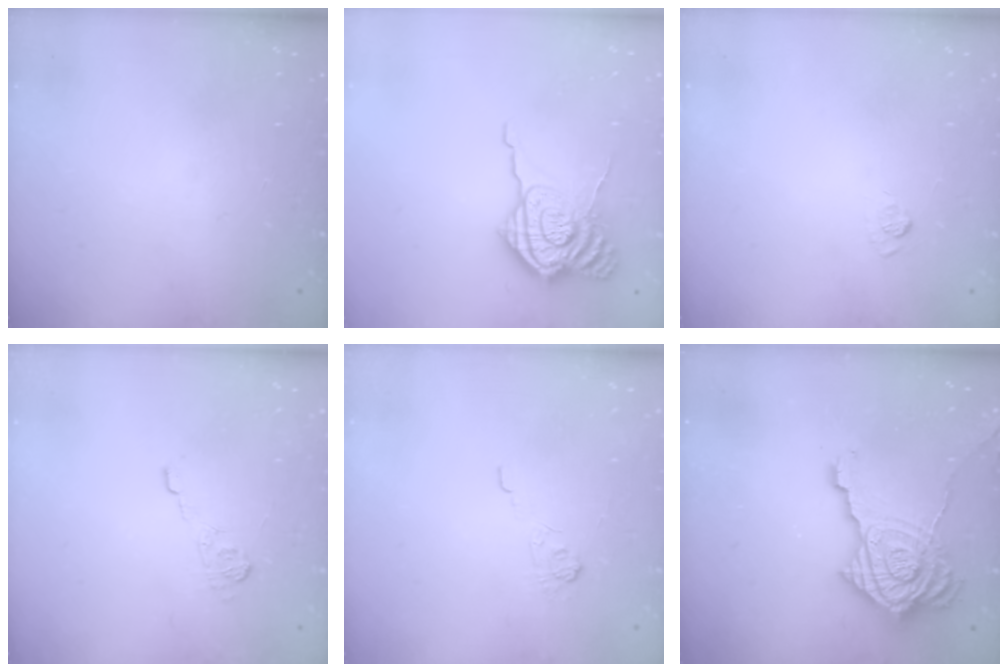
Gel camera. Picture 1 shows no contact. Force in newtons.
{"total": 12.9, "press": 12.8, "slide": 1.3}
{"total": 7.5, "press": 7.3, "slide": 1.4}
{"total": 9.1, "press": 9.0, "slide": 1.4}
{"total": 2.5, "press": 2.1, "slide": 1.4}
{"total": 23.1, "press": 23.0, "slide": 2.2}